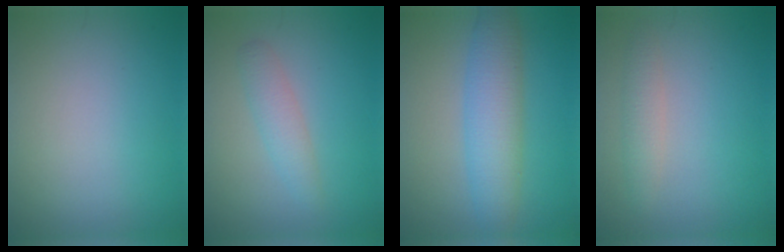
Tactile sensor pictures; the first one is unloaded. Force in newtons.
{"total": 2.2, "press": 2.2, "slide": 0.1}
{"total": 5.1, "press": 5.1, "slide": 0.2}
{"total": 1.8, "press": 1.8, "slide": 0.2}